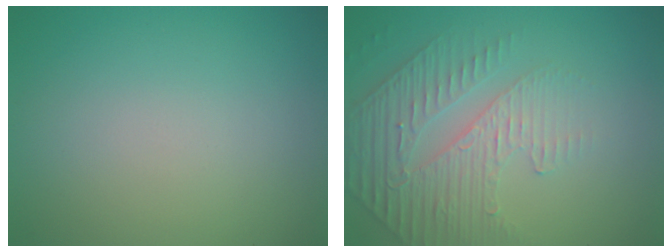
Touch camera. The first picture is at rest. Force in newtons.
{"total": 4.8, "press": 3.3, "slide": 3.5}